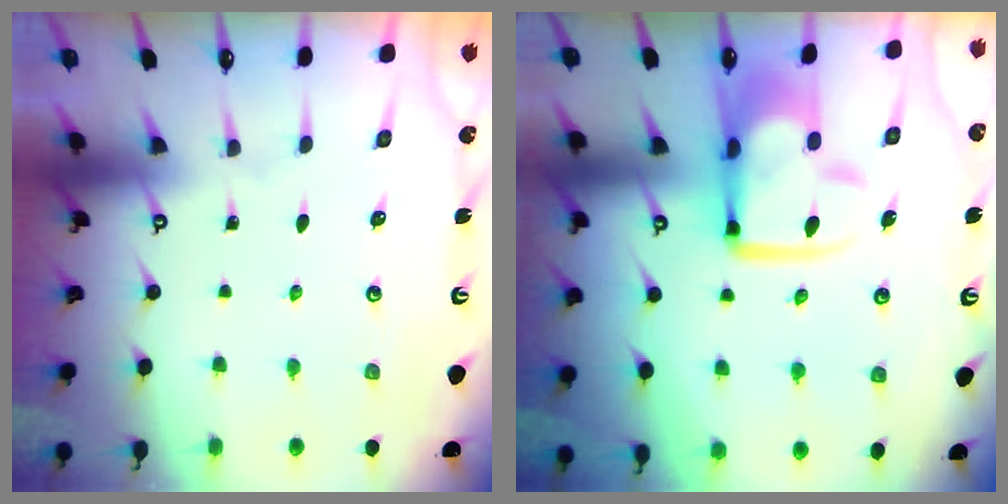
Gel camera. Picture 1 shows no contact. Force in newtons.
{"total": 12.2, "press": 12.1, "slide": 1.5}